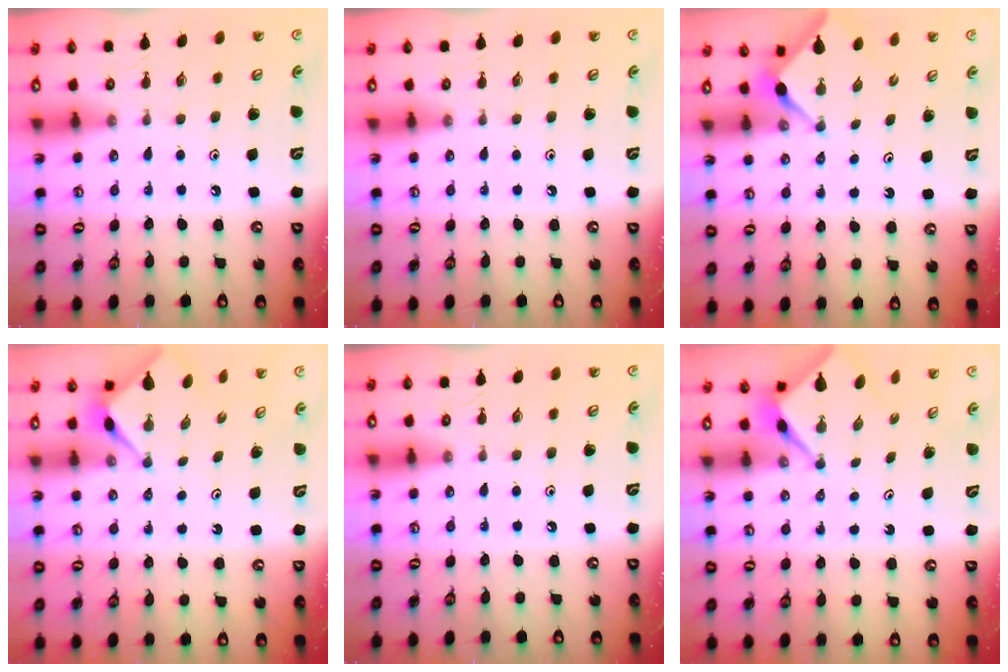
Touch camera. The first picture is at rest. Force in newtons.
{"total": 0.0}
{"total": 3.1, "press": 3.1, "slide": 0.3}
{"total": 2.8, "press": 2.8, "slide": 0.2}
{"total": 0.0}
{"total": 2.6, "press": 2.6, "slide": 0.2}